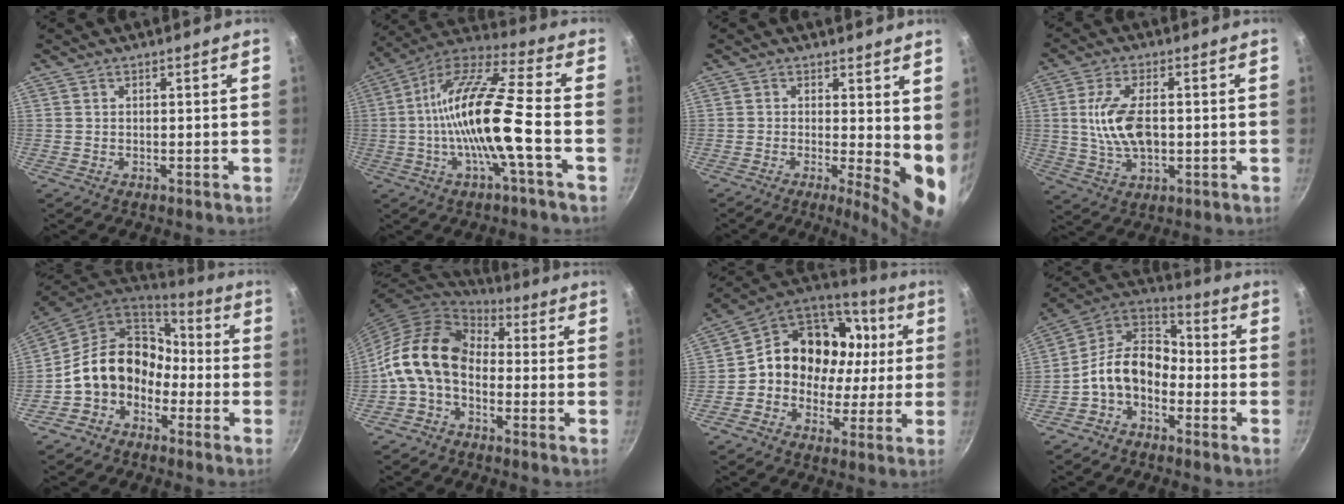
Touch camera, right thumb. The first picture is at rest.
{"total": 17.4, "force": [-2.9, 2.7, 17.0], "torque": [-0.310, 0.031, -0.070]}
{"total": 8.6, "force": [0.2, 3.1, 8.0], "torque": [-0.091, -0.021, 0.004]}
{"total": 10.2, "force": [0.2, 5.3, 8.7], "torque": [-0.161, 0.006, 0.004]}
{"total": 14.7, "force": [-3.9, 11.8, 7.9], "torque": [-0.108, 0.065, -0.079]}
{"total": 13.8, "force": [-2.1, 9.7, 9.7], "torque": [-0.159, 0.043, -0.063]}
{"total": 18.2, "force": [1.4, 15.3, 9.7], "torque": [-0.122, 0.042, 0.012]}
{"total": 12.6, "force": [-4.1, 8.7, 8.2], "torque": [-0.123, 0.065, -0.105]}